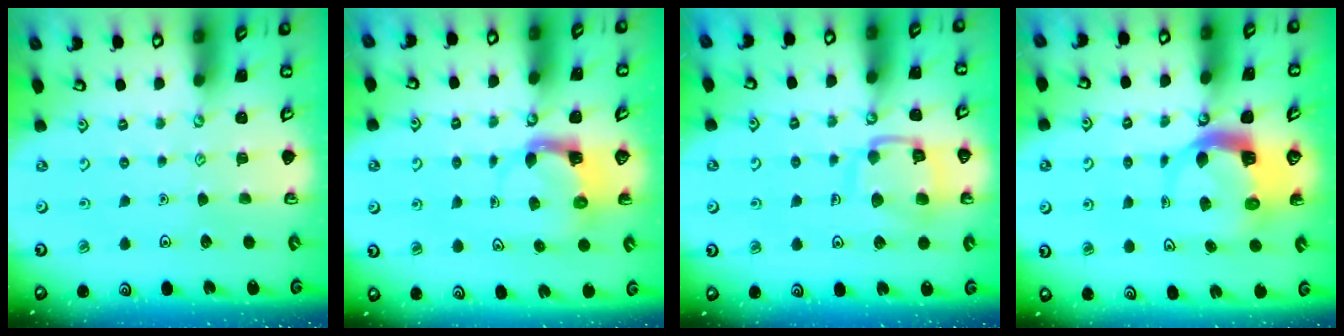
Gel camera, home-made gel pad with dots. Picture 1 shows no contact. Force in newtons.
{"total": 3.9, "press": 3.8, "slide": 0.6}
{"total": 12.6, "press": 12.5, "slide": 1.2}
{"total": 5.4, "press": 5.4, "slide": 0.7}